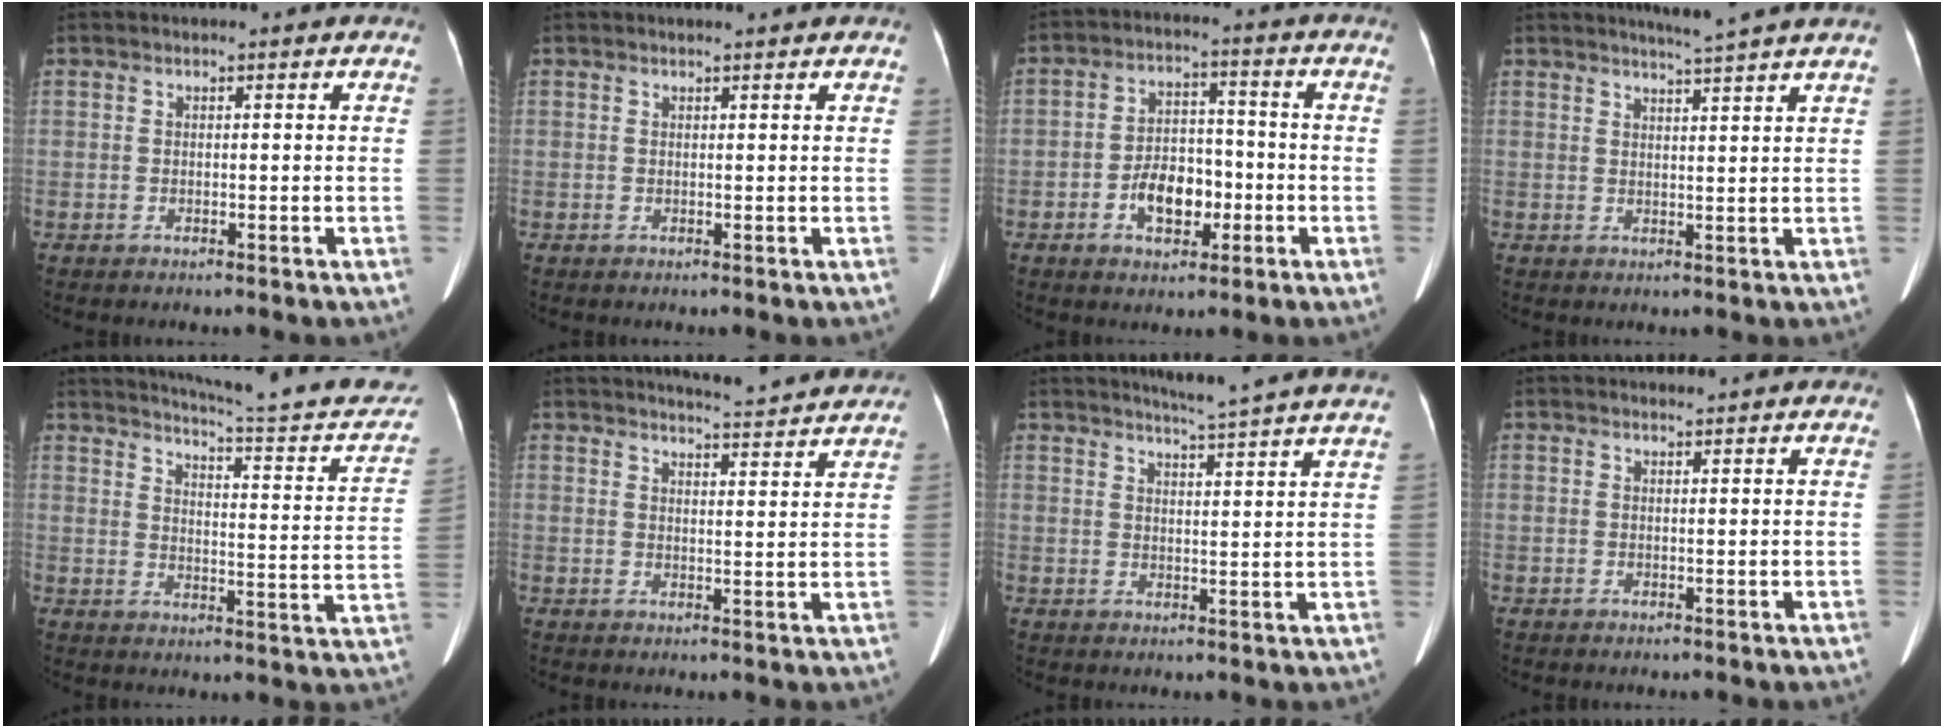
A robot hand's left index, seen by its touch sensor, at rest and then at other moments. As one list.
[{"total": 1.5, "force": [1.4, 0.0, 0.5], "torque": [-0.009, 0.009, 0.018]}, {"total": 7.4, "force": [-2.7, 4.3, 5.4], "torque": [-0.104, 0.016, -0.042]}, {"total": 5.4, "force": [4.8, -1.4, 2.1], "torque": [-0.035, -0.003, 0.059]}, {"total": 22.0, "force": [20.3, 1.2, 8.3], "torque": [-0.109, -0.065, 0.243]}, {"total": 8.9, "force": [8.7, -0.1, 2.1], "torque": [-0.040, 0.002, 0.103]}, {"total": 11.9, "force": [11.0, -1.5, 4.4], "torque": [-0.070, -0.024, 0.126]}, {"total": 2.8, "force": [2.7, 0.6, 0.6], "torque": [-0.011, 0.012, 0.023]}]